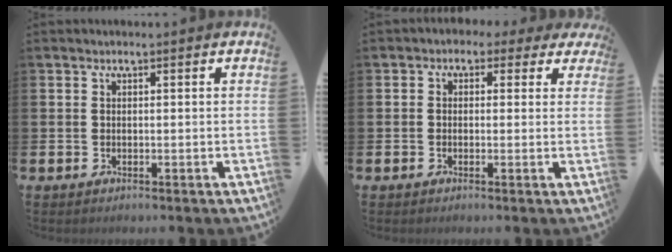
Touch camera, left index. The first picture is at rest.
{"total": 1.5, "force": [-0.1, 1.4, 0.4], "torque": [-0.011, 0.005, -0.010]}